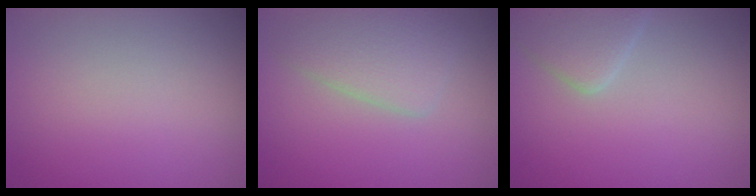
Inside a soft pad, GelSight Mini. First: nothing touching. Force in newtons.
{"total": 3.6, "press": 3.6, "slide": 0.3}
{"total": 2.9, "press": 2.9, "slide": 0.2}